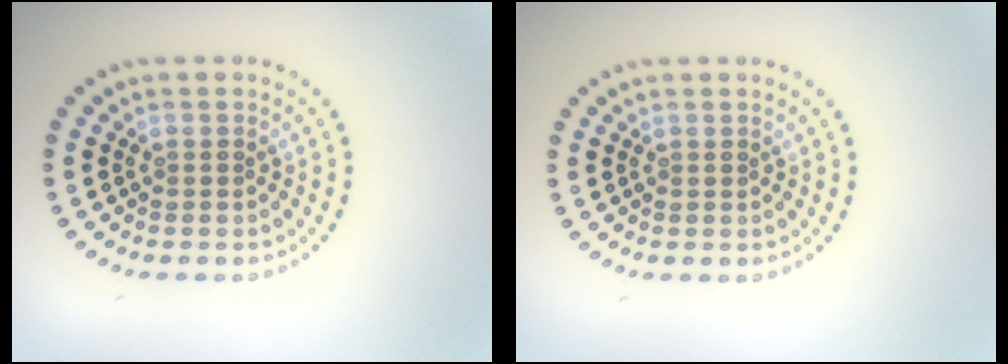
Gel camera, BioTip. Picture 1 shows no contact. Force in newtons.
{"total": 0.0}